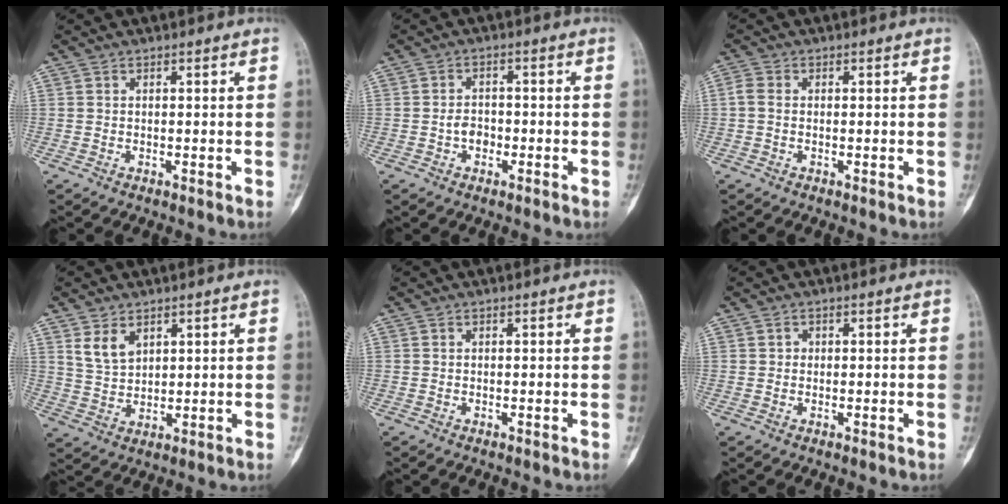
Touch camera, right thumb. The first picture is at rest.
{"total": 3.0, "force": [-1.1, 2.2, 1.8], "torque": [-0.018, 0.011, -0.022]}
{"total": 2.0, "force": [-0.1, 1.4, 1.4], "torque": [-0.033, 0.002, -0.005]}
{"total": 5.1, "force": [2.8, 3.2, 2.8], "torque": [-0.042, -0.018, 0.064]}
{"total": 0.0}
{"total": 0.9, "force": [0.1, 0.8, 0.2], "torque": [0.001, 0.003, 0.001]}